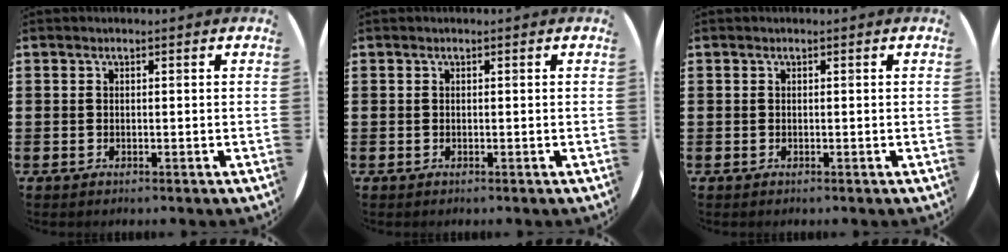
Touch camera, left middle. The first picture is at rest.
{"total": 0.0}
{"total": 0.0}